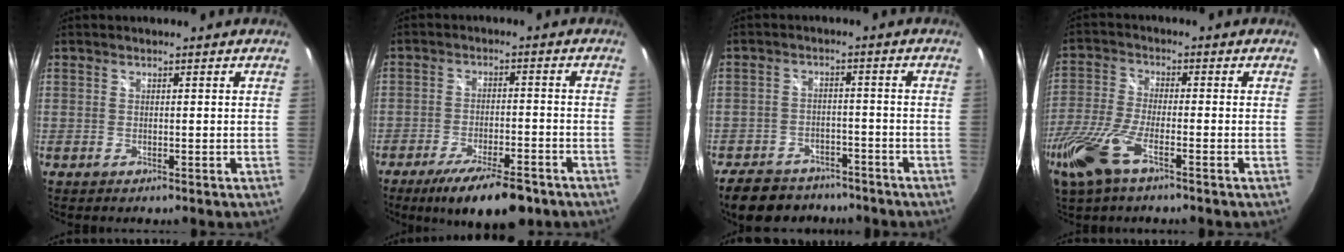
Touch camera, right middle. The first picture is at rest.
{"total": 12.2, "force": [-8.8, 3.2, 7.8], "torque": [-0.152, -0.025, -0.137]}
{"total": 13.5, "force": [-10.7, 6.6, 4.9], "torque": [-0.120, 0.011, -0.150]}
{"total": 11.7, "force": [-6.7, 3.0, 9.1], "torque": [-0.212, -0.028, -0.138]}